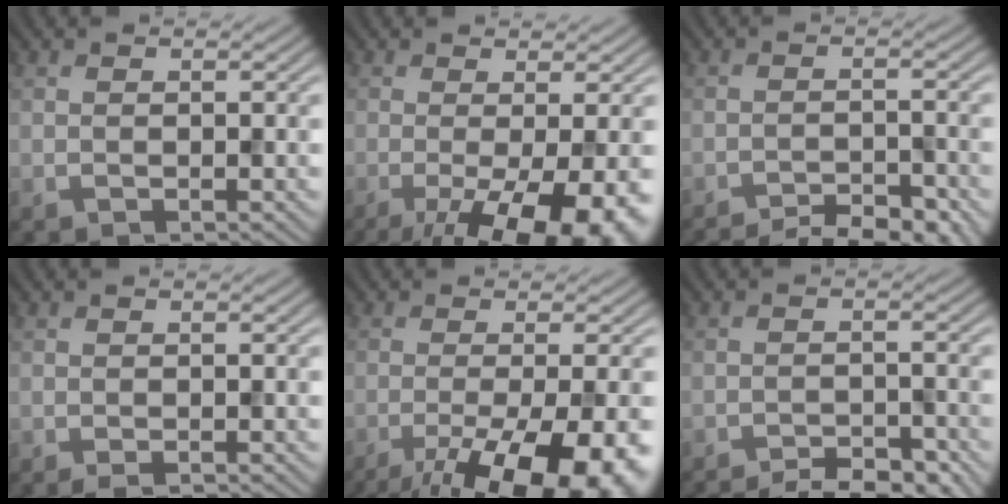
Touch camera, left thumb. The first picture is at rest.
{"total": 12.7, "force": [-5.2, 3.8, 11.0], "torque": [-0.151, -0.013, -0.070]}
{"total": 8.4, "force": [-7.3, 2.1, 3.6], "torque": [-0.055, -0.001, -0.096]}
{"total": 1.1, "force": [-0.7, 0.3, 0.8], "torque": [-0.017, -0.005, -0.011]}
{"total": 15.2, "force": [-8.2, 4.5, 12.0], "torque": [-0.171, -0.025, -0.109]}
{"total": 6.4, "force": [-5.5, 1.5, 2.8], "torque": [-0.047, 0.000, -0.078]}